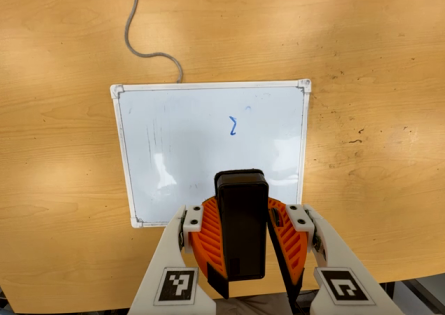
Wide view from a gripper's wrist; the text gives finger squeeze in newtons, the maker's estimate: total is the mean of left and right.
{"total": 8.1, "left": 8.4, "right": 7.7}